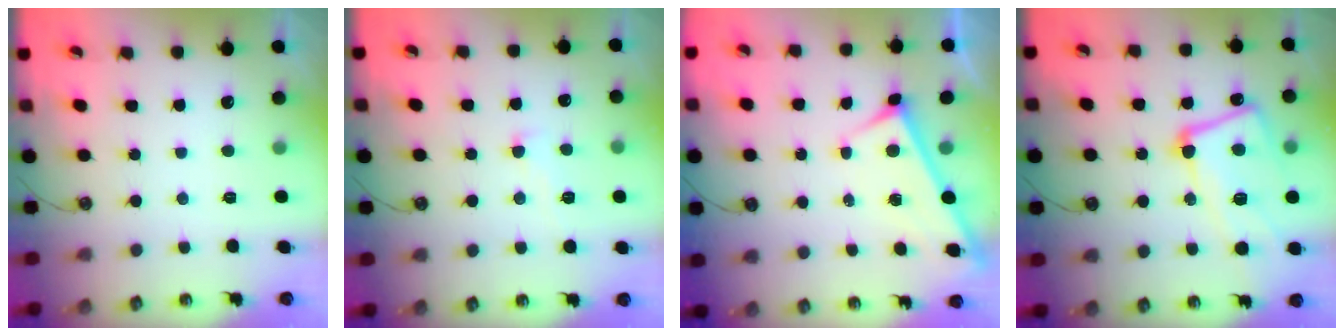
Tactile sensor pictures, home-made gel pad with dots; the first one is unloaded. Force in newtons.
{"total": 2.1, "press": 2.1, "slide": 0.5}
{"total": 2.9, "press": 2.9, "slide": 0.3}
{"total": 12.6, "press": 12.5, "slide": 2.0}